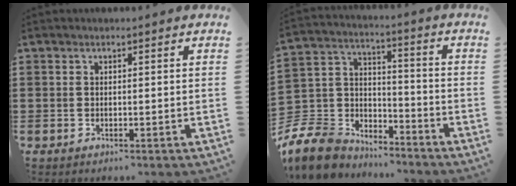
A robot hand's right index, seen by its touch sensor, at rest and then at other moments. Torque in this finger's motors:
{"motor_torque": [-0.69, 1.44, -1.05, -0.21]}